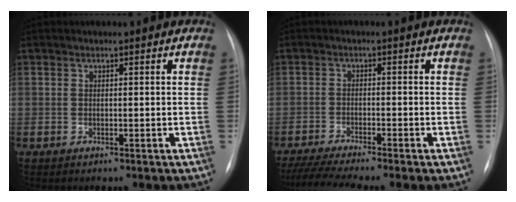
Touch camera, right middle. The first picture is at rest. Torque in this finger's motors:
{"motor_torque": [1.08, -1.06, 0.14, 0.06]}